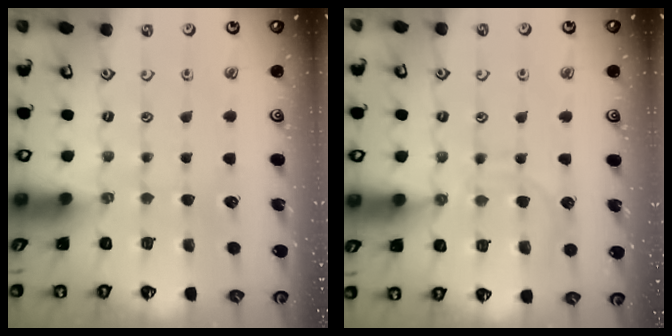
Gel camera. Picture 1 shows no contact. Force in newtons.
{"total": 9.3, "press": 9.3, "slide": 0.8}